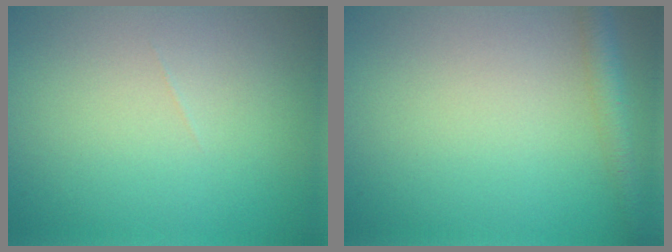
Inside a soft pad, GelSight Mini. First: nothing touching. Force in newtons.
{"total": 2.2, "press": 2.2, "slide": 0.1}